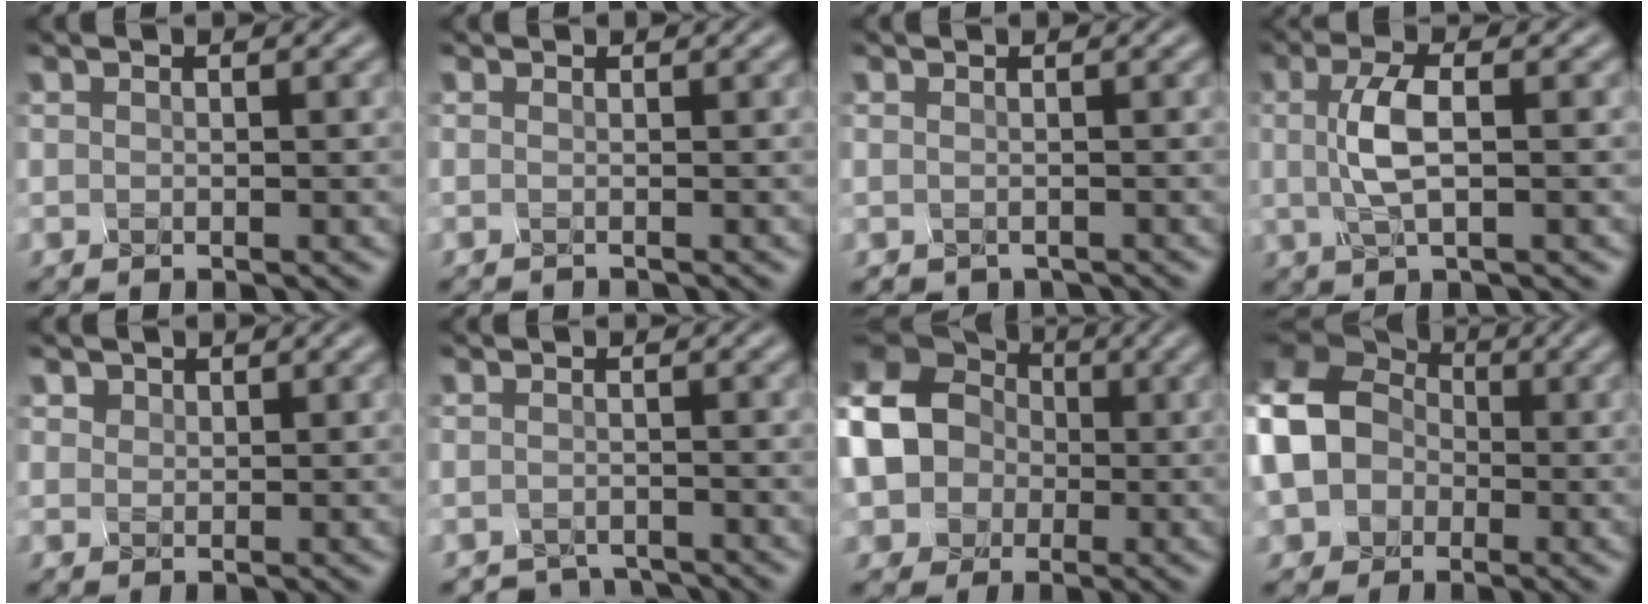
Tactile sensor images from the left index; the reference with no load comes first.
{"total": 0.0}
{"total": 1.4, "force": [-1.1, -0.1, -0.9], "torque": [0.010, -0.010, -0.008]}
{"total": 2.1, "force": [0.4, 0.1, 2.0], "torque": [-0.064, 0.006, 0.020]}
{"total": 1.6, "force": [0.8, -0.3, -1.4], "torque": [0.006, 0.003, 0.024]}
{"total": 3.4, "force": [-3.1, -0.6, -1.2], "torque": [0.007, -0.011, -0.041]}
{"total": 10.9, "force": [0.1, 10.3, 3.5], "torque": [-0.125, 0.019, -0.031]}
{"total": 8.7, "force": [-0.6, 7.9, 3.7], "torque": [-0.110, 0.018, -0.040]}